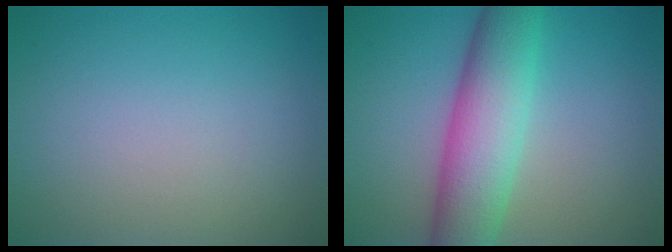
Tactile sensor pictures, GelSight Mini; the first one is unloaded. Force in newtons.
{"total": 7.8, "press": 7.8, "slide": 0.3}